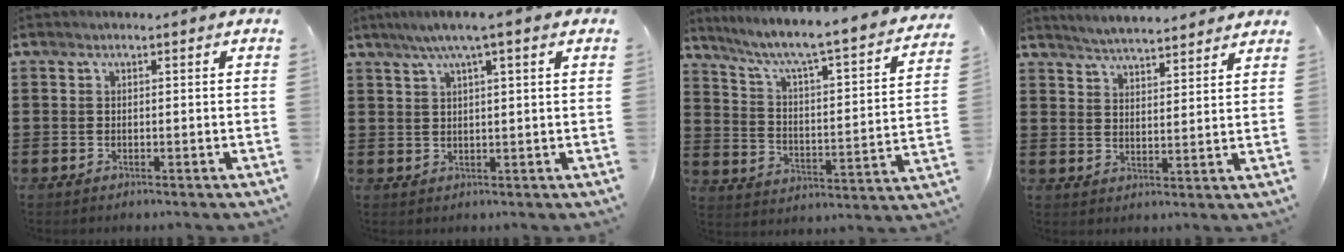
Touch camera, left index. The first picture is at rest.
{"total": 4.5, "force": [2.6, 0.1, 3.7], "torque": [-0.075, 0.004, 0.044]}
{"total": 5.0, "force": [4.0, -0.2, 3.0], "torque": [-0.079, -0.047, 0.053]}
{"total": 4.2, "force": [4.1, -0.2, 0.4], "torque": [-0.022, -0.019, 0.074]}